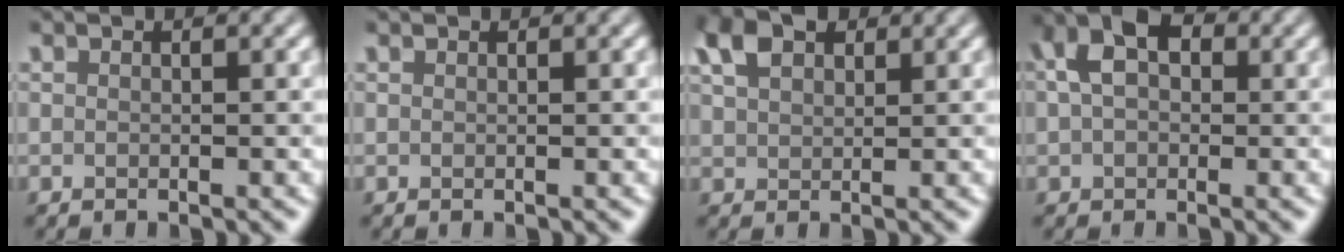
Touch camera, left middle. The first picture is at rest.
{"total": 0.0}
{"total": 4.7, "force": [2.5, 2.8, 2.7], "torque": [-0.063, 0.013, 0.045]}
{"total": 5.5, "force": [1.6, 3.7, 3.8], "torque": [-0.068, 0.018, 0.013]}